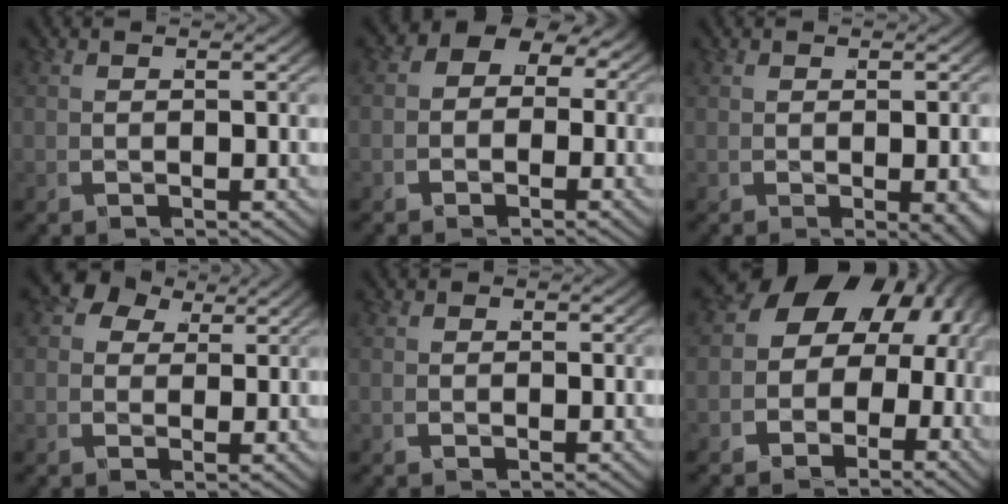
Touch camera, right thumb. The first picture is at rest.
{"total": 4.1, "force": [0.3, 3.6, 1.8], "torque": [-0.050, 0.006, -0.009]}
{"total": 1.8, "force": [-0.4, 0.5, 1.6], "torque": [-0.022, -0.011, 0.004]}
{"total": 5.2, "force": [2.1, 4.1, 2.4], "torque": [-0.053, 0.005, 0.021]}
{"total": 1.1, "force": [-0.7, 0.9, -0.2], "torque": [-0.006, -0.009, -0.013]}
{"total": 15.0, "force": [1.4, 12.3, 8.4], "torque": [-0.149, 0.015, -0.009]}